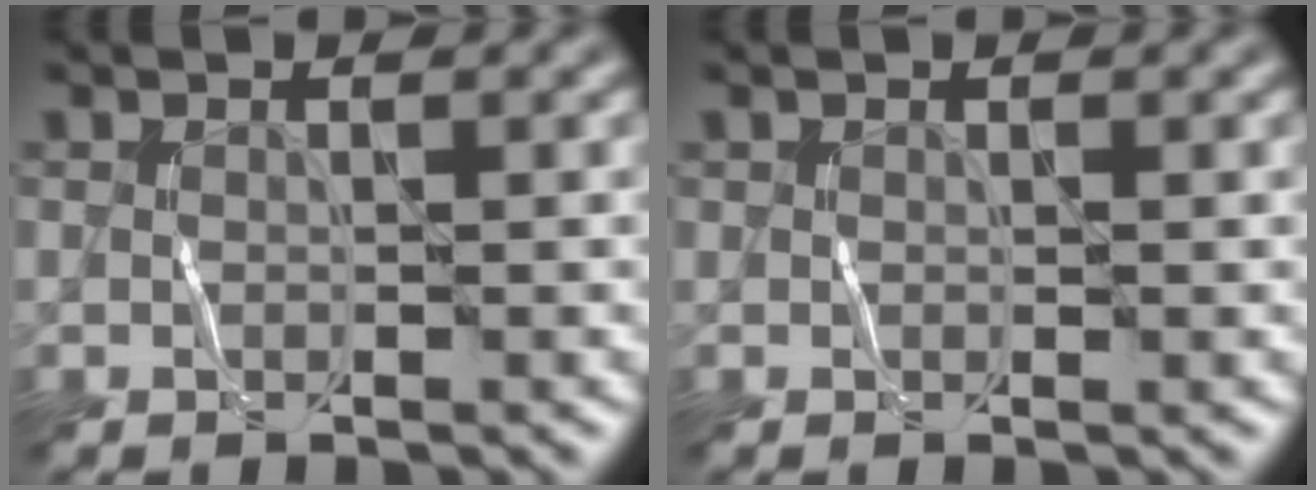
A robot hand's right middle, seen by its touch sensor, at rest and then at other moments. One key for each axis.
{"total": 0.0}